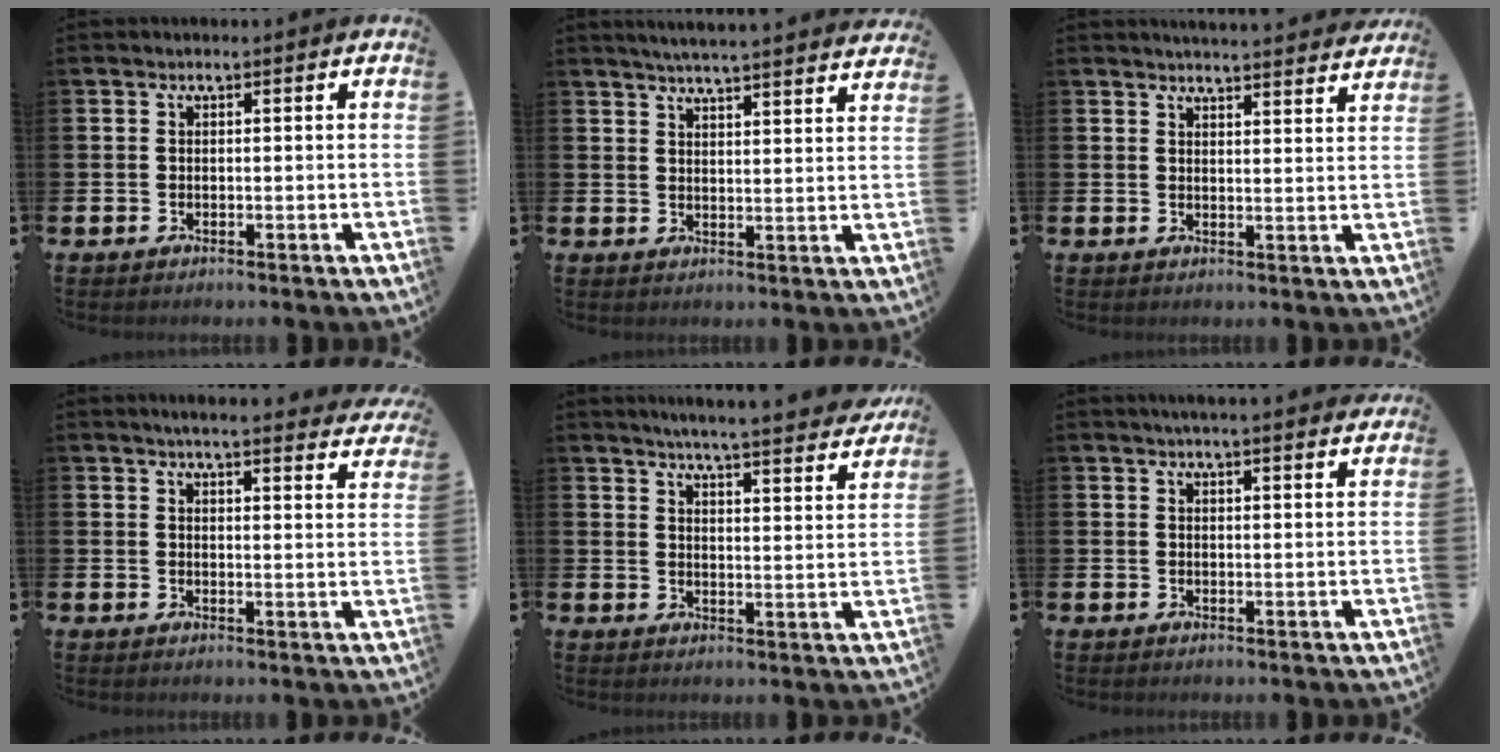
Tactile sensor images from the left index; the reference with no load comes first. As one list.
[{"total": 4.9, "force": [4.8, -0.6, 0.8], "torque": [-0.021, -0.030, 0.084]}, {"total": 4.0, "force": [4.0, -0.4, -0.1], "torque": [0.005, -0.029, 0.070]}, {"total": 4.4, "force": [4.3, -0.1, 1.0], "torque": [-0.018, -0.030, 0.072]}, {"total": 5.6, "force": [5.4, -0.4, 1.2], "torque": [-0.040, -0.042, 0.092]}, {"total": 3.3, "force": [3.2, -0.2, 0.6], "torque": [-0.006, -0.017, 0.056]}]